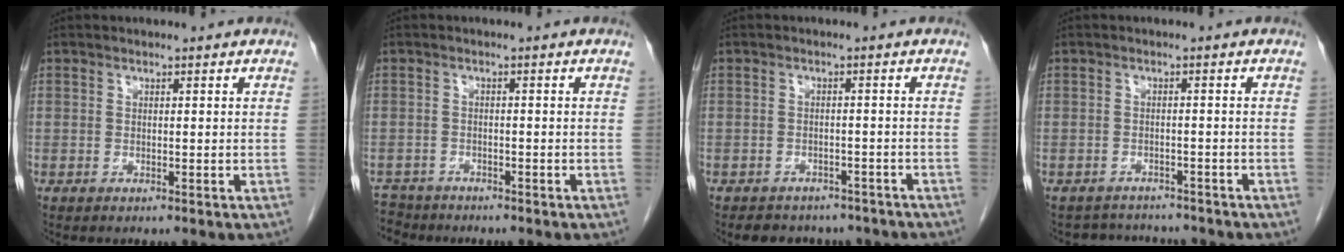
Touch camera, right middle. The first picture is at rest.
{"total": 4.3, "force": [-4.0, 1.6, -0.5], "torque": [0.012, -0.006, -0.073]}
{"total": 8.2, "force": [-7.0, 3.9, 1.7], "torque": [-0.020, 0.008, -0.076]}
{"total": 5.2, "force": [-4.9, 1.6, 0.1], "torque": [-0.001, 0.012, -0.065]}